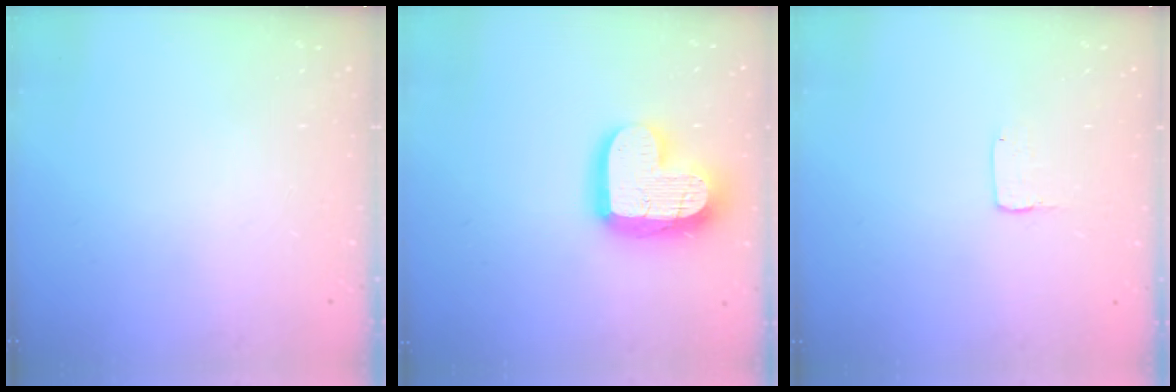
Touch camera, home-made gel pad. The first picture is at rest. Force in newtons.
{"total": 18.1, "press": 18.0, "slide": 1.5}
{"total": 1.3, "press": 1.2, "slide": 0.1}